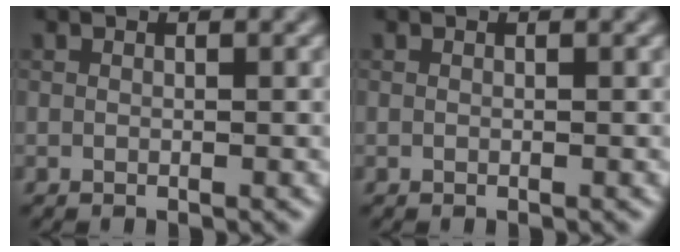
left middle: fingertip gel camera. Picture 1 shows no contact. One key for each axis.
{"total": 0.0}